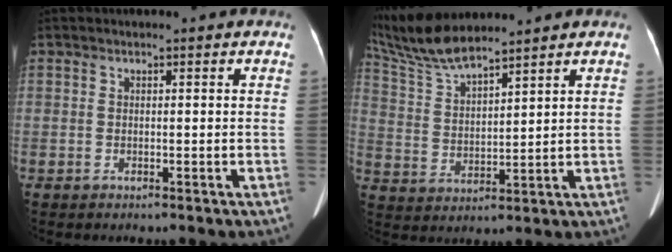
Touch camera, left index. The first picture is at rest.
{"total": 10.3, "force": [9.4, 0.6, 4.2], "torque": [-0.100, 0.010, 0.191]}